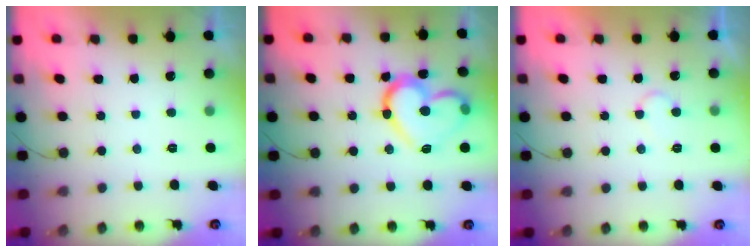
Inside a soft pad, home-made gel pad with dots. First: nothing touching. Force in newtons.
{"total": 17.3, "press": 17.2, "slide": 1.5}
{"total": 4.7, "press": 4.7, "slide": 0.4}